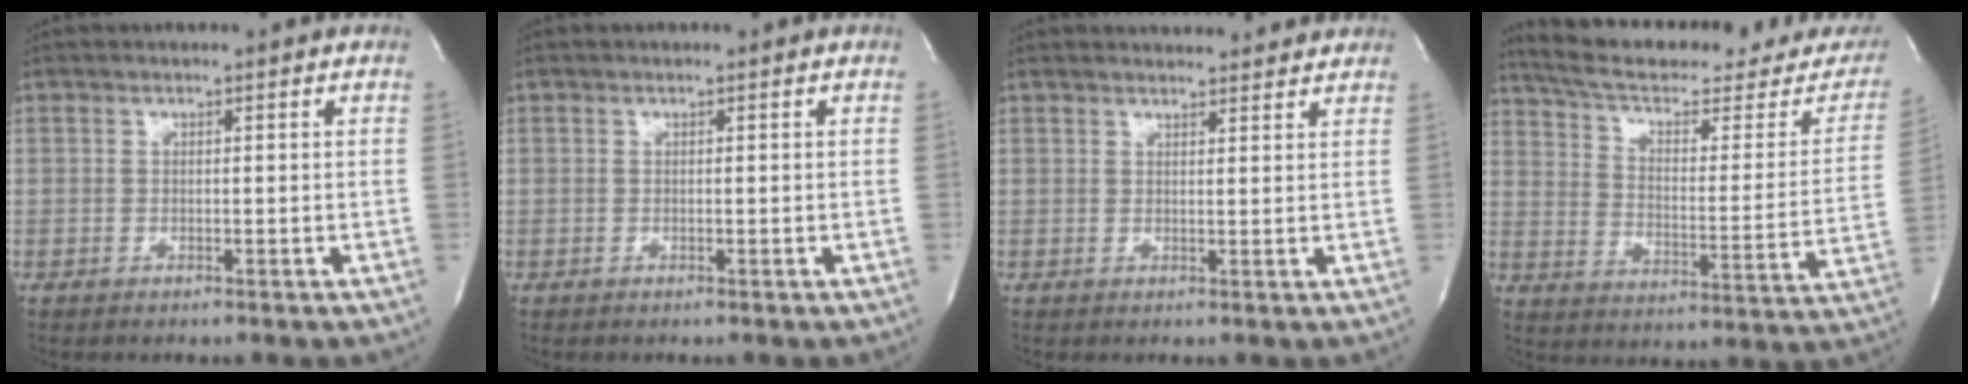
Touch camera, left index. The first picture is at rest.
{"total": 0.0}
{"total": 7.7, "force": [7.4, 1.7, 1.5], "torque": [-0.012, 0.013, 0.076]}
{"total": 27.3, "force": [23.8, 6.4, 11.6], "torque": [-0.183, -0.032, 0.310]}